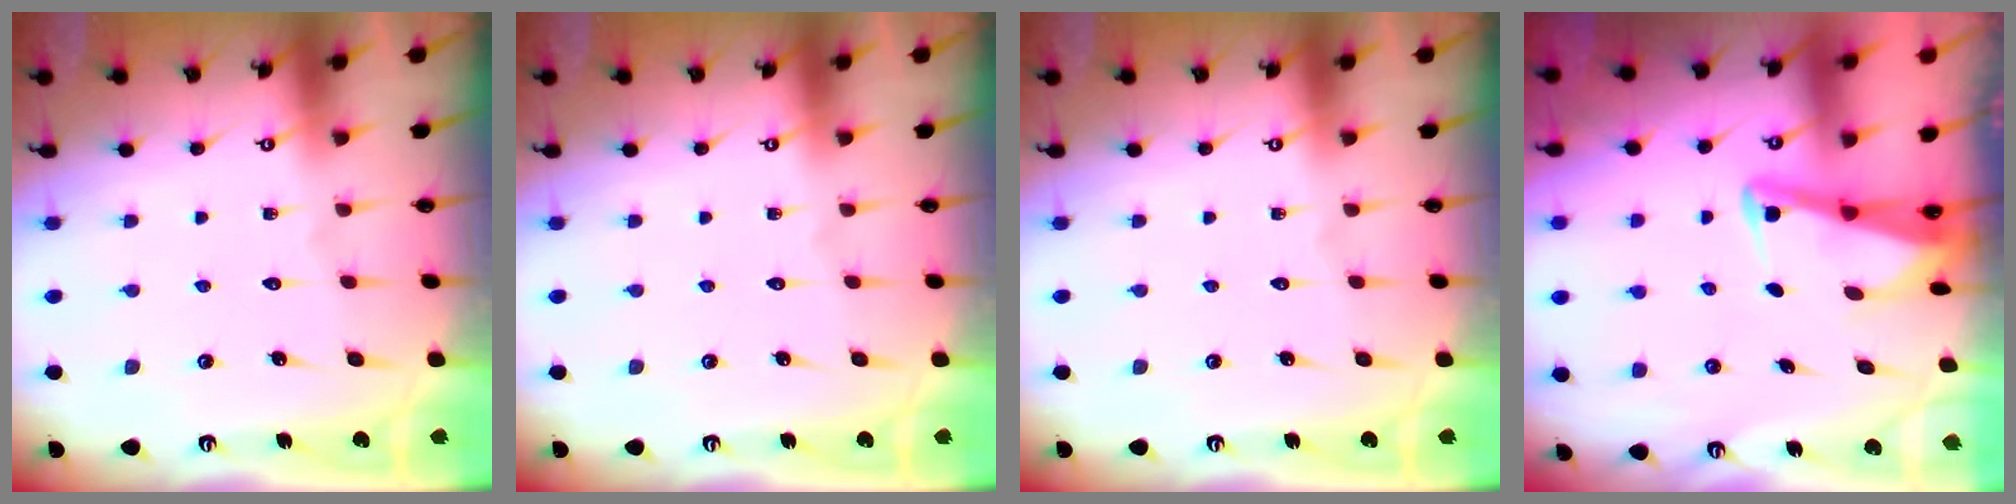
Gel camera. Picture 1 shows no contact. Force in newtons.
{"total": 0.0}
{"total": 0.0}
{"total": 2.9, "press": 2.9, "slide": 0.3}